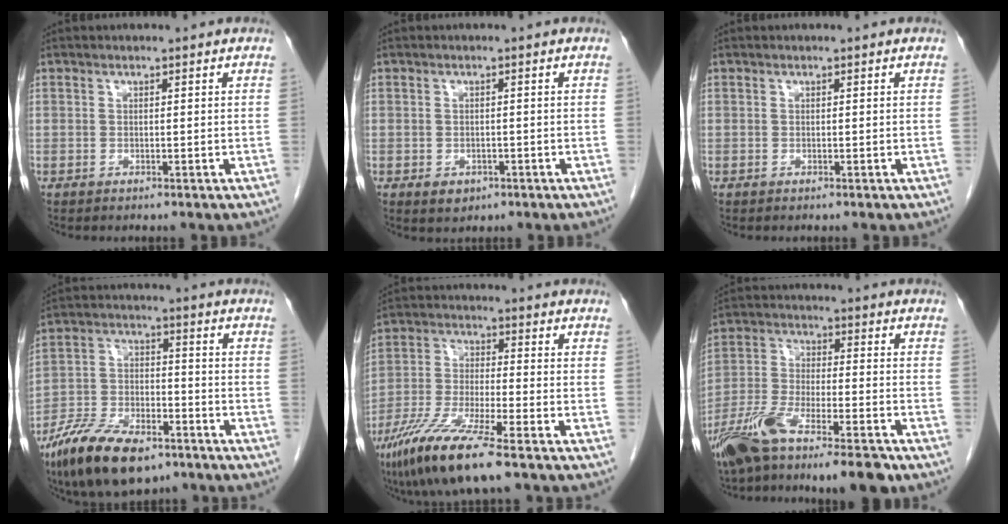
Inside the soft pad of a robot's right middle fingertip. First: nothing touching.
{"total": 2.3, "force": [-1.1, 1.7, 1.1], "torque": [-0.014, 0.001, -0.005]}
{"total": 0.0}
{"total": 13.0, "force": [-8.9, 4.5, 8.4], "torque": [-0.162, -0.016, -0.161]}
{"total": 12.1, "force": [-7.9, 0.8, 9.1], "torque": [-0.189, -0.034, -0.148]}
{"total": 14.5, "force": [-10.6, 2.5, 9.6], "torque": [-0.190, -0.022, -0.189]}